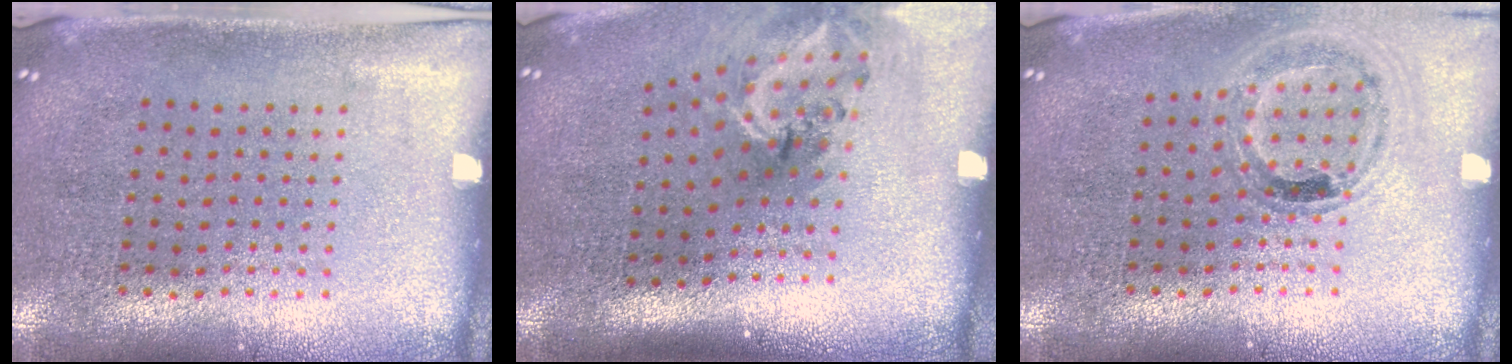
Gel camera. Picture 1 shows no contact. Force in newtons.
{"total": 1.9, "press": 1.3, "slide": 1.4}
{"total": 0.9, "press": 0.9, "slide": 0.1}